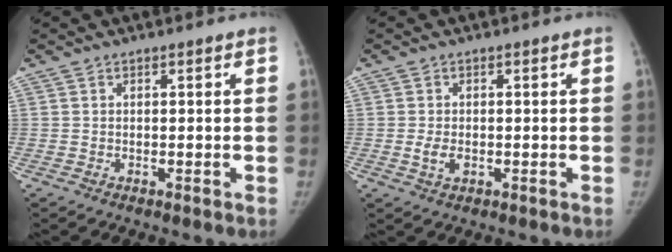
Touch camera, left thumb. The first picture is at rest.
{"total": 2.7, "force": [-0.6, 1.7, 2.1], "torque": [-0.039, 0.000, -0.010]}